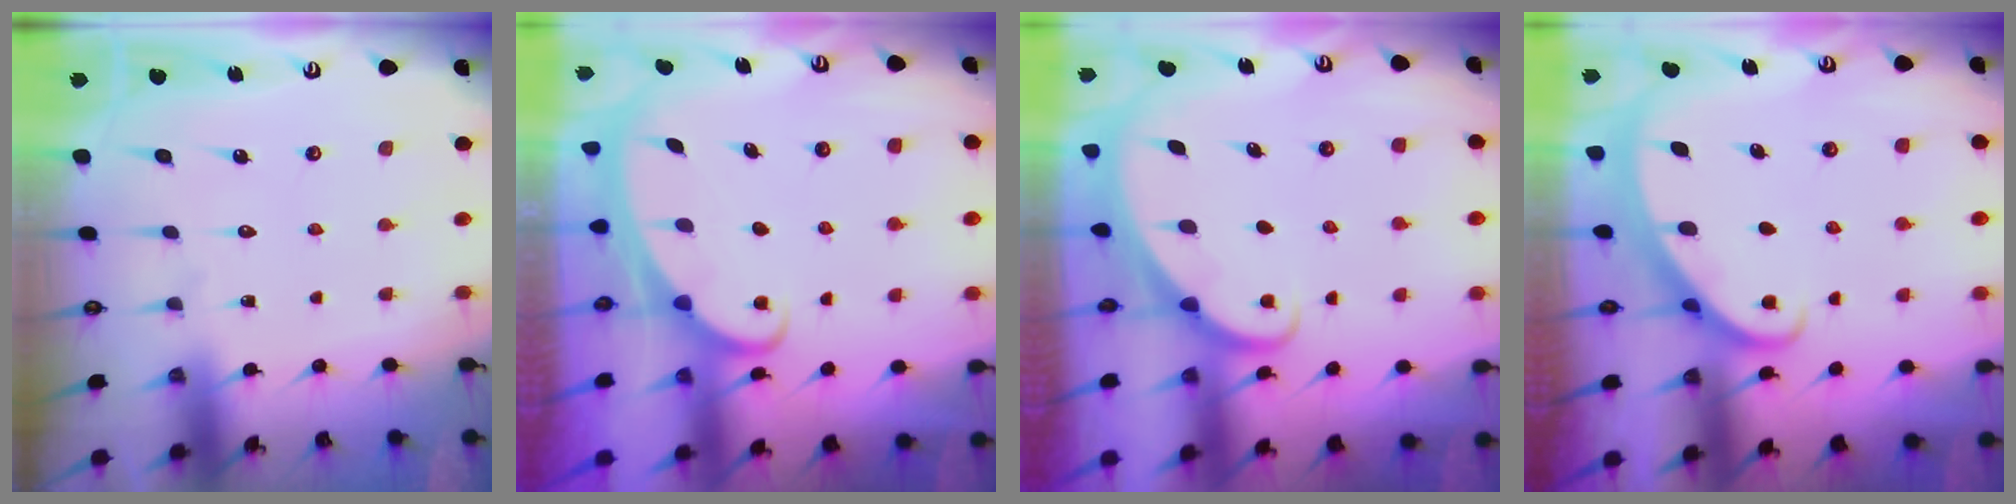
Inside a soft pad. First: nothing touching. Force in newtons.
{"total": 2.5, "press": 2.5, "slide": 0.3}
{"total": 1.8, "press": 1.8, "slide": 0.0}
{"total": 2.3, "press": 2.2, "slide": 0.2}